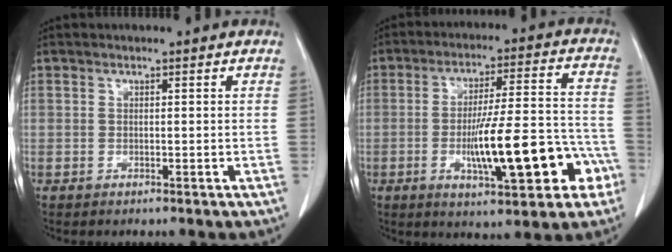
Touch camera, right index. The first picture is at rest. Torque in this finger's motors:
{"motor_torque": [1.19, -0.70, 0.41, 0.20]}